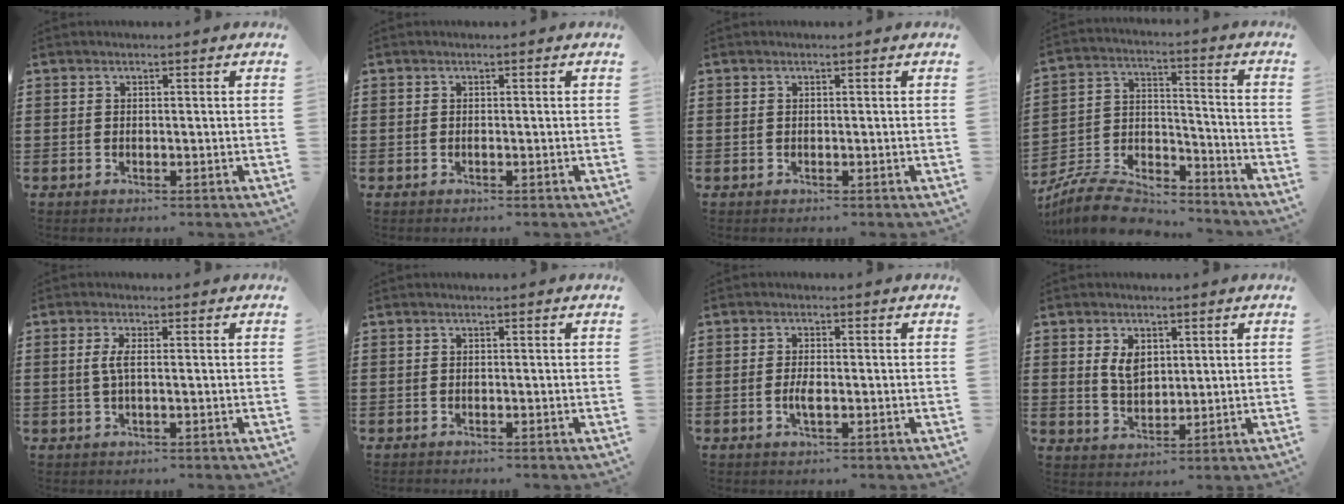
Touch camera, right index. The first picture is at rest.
{"total": 0.0}
{"total": 0.0}
{"total": 9.3, "force": [-8.8, 2.0, 2.4], "torque": [-0.055, 0.016, -0.174]}
{"total": 2.5, "force": [0.0, 0.4, 2.5], "torque": [-0.055, -0.004, -0.005]}
{"total": 0.5, "force": [-0.5, 0.0, -0.1], "torque": [0.001, -0.001, -0.012]}
{"total": 2.3, "force": [-0.6, 0.8, 2.1], "torque": [-0.046, 0.000, -0.014]}
{"total": 4.1, "force": [1.5, 2.6, 2.8], "torque": [-0.063, 0.009, 0.026]}